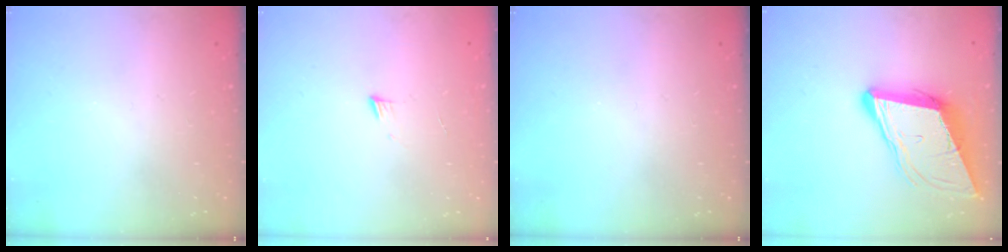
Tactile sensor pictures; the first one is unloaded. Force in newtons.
{"total": 3.5, "press": 3.4, "slide": 0.4}
{"total": 0.0}
{"total": 12.0, "press": 11.5, "slide": 3.7}